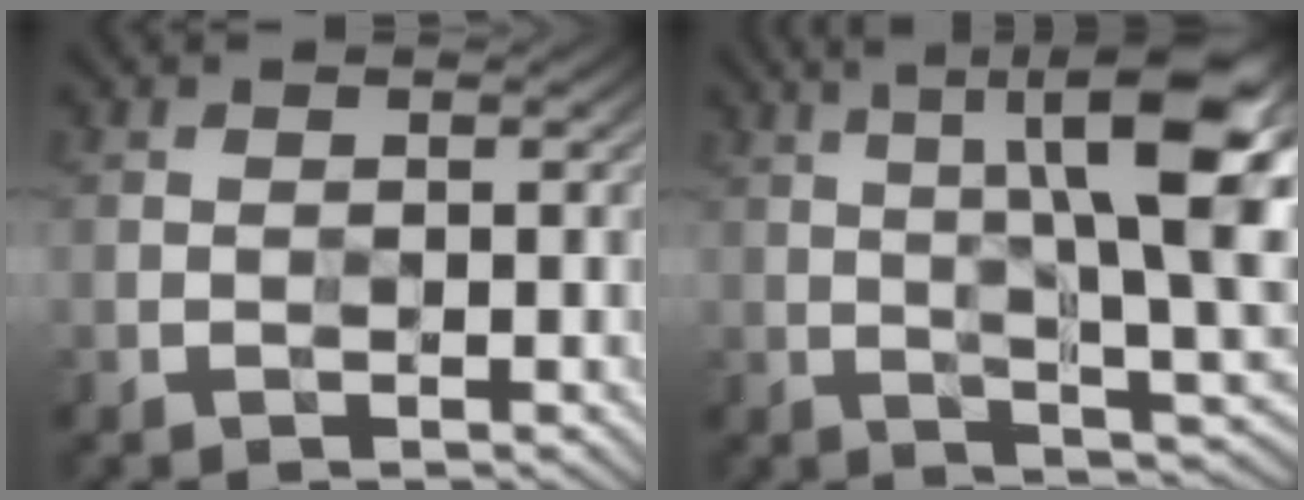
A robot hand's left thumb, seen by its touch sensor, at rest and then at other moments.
{"total": 15.0, "force": [4.1, 3.9, 13.9], "torque": [-0.195, 0.019, 0.067]}